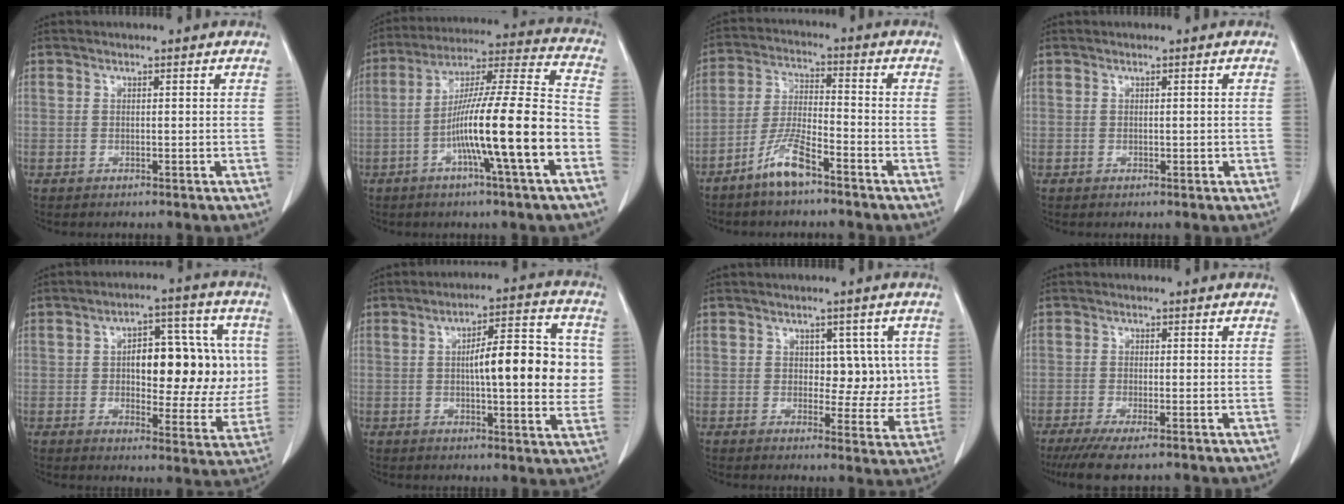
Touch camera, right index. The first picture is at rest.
{"total": 17.6, "force": [-5.8, -0.1, 16.7], "torque": [-0.279, 0.006, -0.103]}
{"total": 7.3, "force": [-5.1, 1.1, 5.1], "torque": [-0.107, -0.008, -0.101]}
{"total": 0.6, "force": [-0.1, 0.3, 0.5], "torque": [-0.008, -0.001, 0.000]}
{"total": 15.9, "force": [1.6, 6.9, 14.2], "torque": [-0.184, 0.031, 0.032]}
{"total": 13.5, "force": [0.7, 3.5, 13.1], "torque": [-0.182, 0.027, 0.009]}
{"total": 6.2, "force": [1.1, 4.0, 4.6], "torque": [-0.038, 0.010, 0.021]}
{"total": 5.5, "force": [-3.9, 0.8, 3.8], "torque": [-0.062, -0.015, -0.063]}